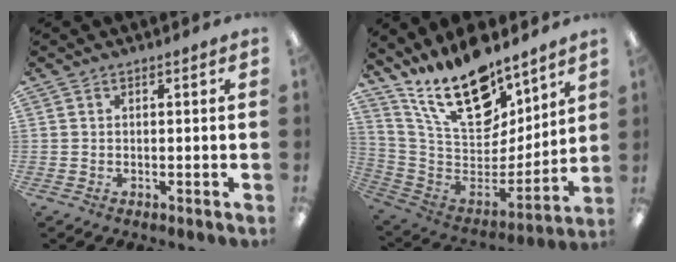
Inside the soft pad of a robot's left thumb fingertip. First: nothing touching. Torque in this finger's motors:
{"motor_torque": [0.40, 0.30, 1.51, -1.26, 0.15]}